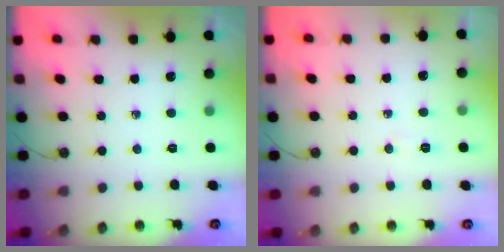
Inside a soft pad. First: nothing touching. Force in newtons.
{"total": 4.0, "press": 3.5, "slide": 2.1}